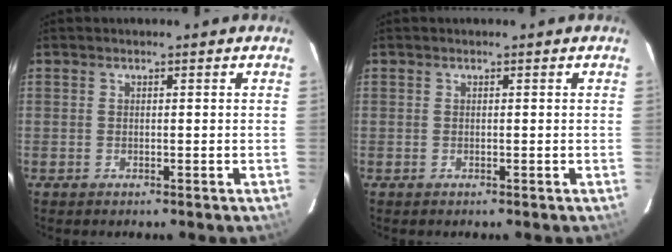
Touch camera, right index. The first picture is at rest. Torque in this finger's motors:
{"motor_torque": [0.00, 0.00, 0.00, 0.00]}